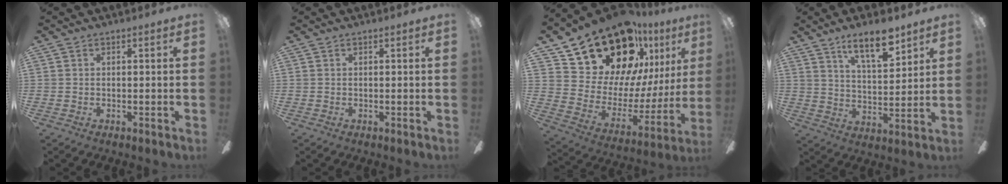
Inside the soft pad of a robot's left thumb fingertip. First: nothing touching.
{"total": 0.0}
{"total": 23.1, "force": [18.2, 10.7, 9.4], "torque": [-0.153, -0.129, 0.338]}
{"total": 11.8, "force": [8.4, 4.0, 7.2], "torque": [-0.109, -0.044, 0.144]}